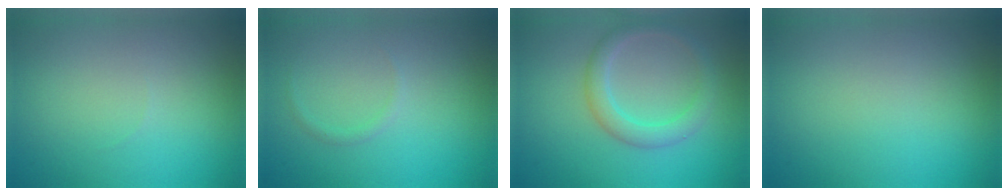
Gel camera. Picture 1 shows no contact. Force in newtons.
{"total": 0.6, "press": 0.6, "slide": 0.1}
{"total": 2.8, "press": 2.8, "slide": 0.1}
{"total": 0.0}